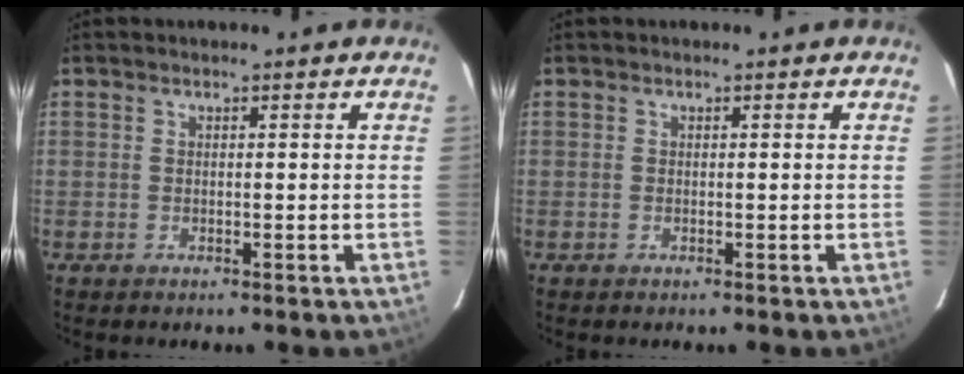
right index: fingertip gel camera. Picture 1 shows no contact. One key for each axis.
{"total": 0.0}